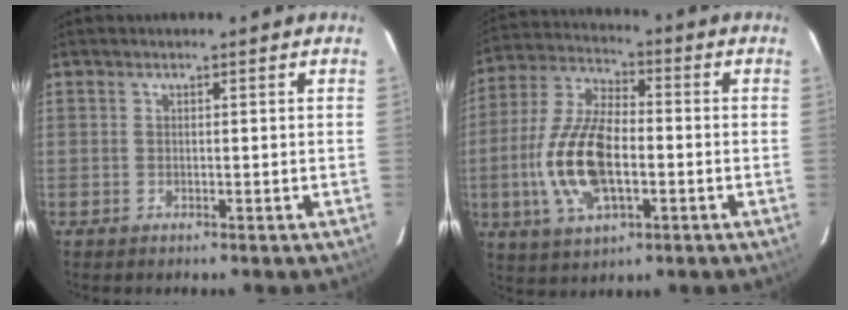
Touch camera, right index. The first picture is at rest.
{"total": 15.5, "force": [-3.1, 7.3, 13.4], "torque": [-0.287, 0.002, -0.056]}